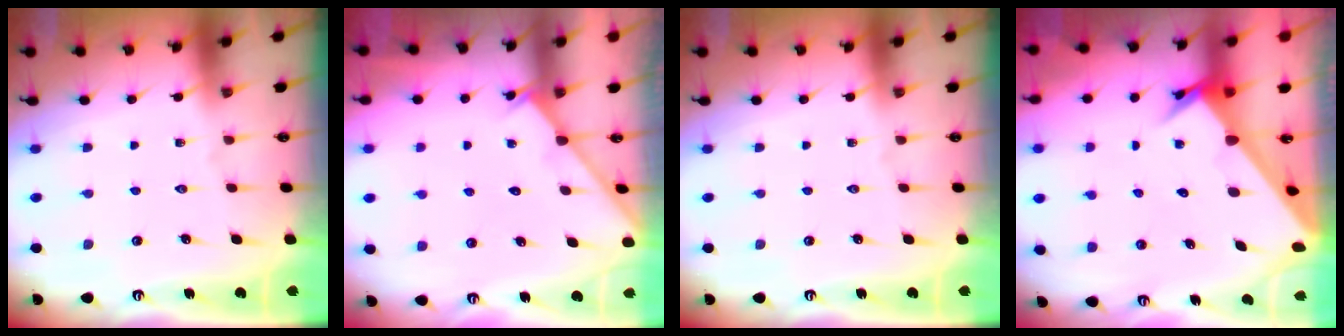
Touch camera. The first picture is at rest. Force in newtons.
{"total": 2.6, "press": 2.5, "slide": 0.4}
{"total": 0.0}
{"total": 3.4, "press": 3.4, "slide": 0.3}